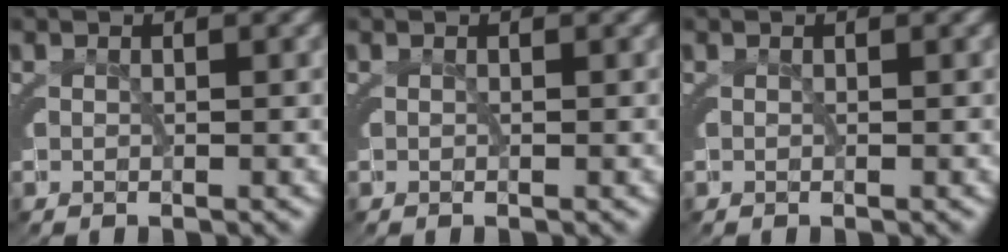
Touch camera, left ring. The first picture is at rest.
{"total": 0.0}
{"total": 0.0}